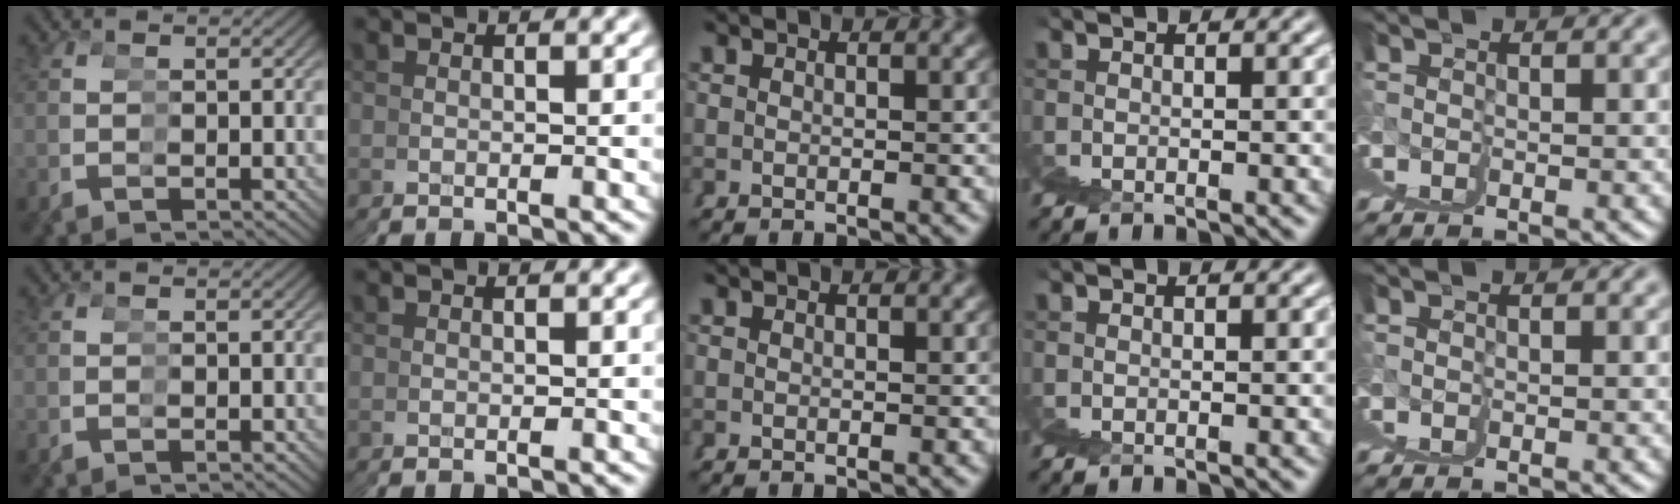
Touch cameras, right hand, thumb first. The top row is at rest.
{}